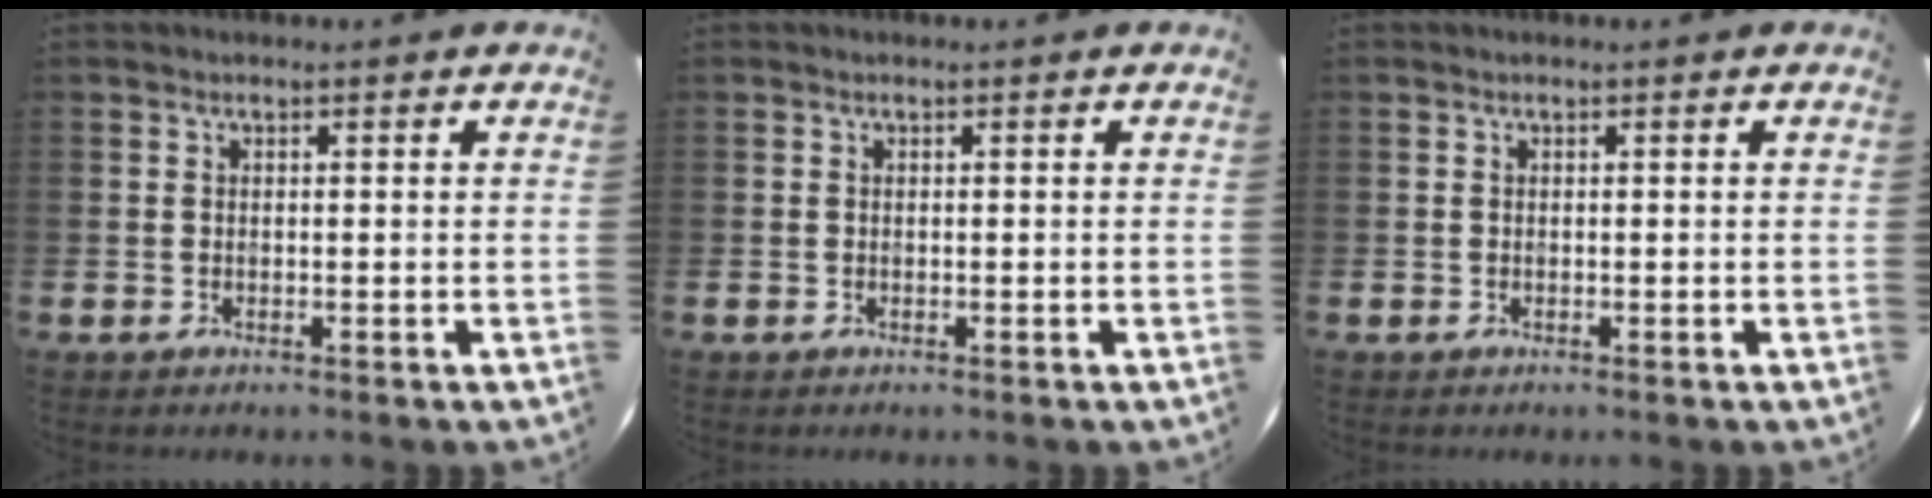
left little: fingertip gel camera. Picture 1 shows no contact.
{"total": 0.0}
{"total": 0.0}